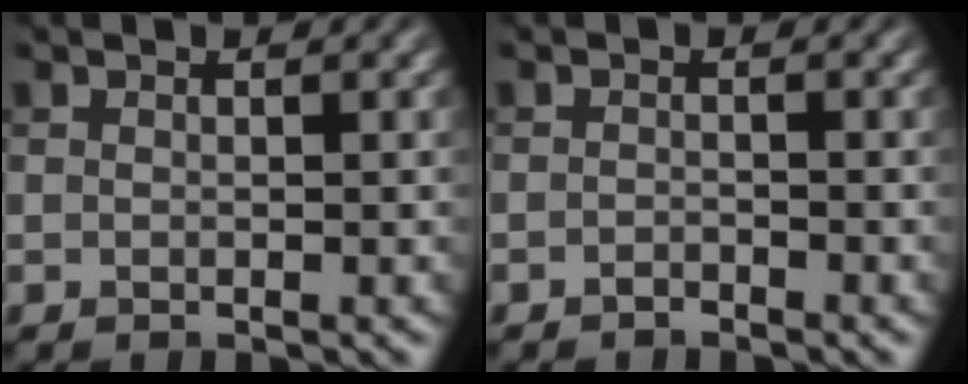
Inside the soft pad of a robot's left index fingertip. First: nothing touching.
{"total": 0.7, "force": [-0.6, 0.2, 0.2], "torque": [-0.002, 0.001, -0.014]}